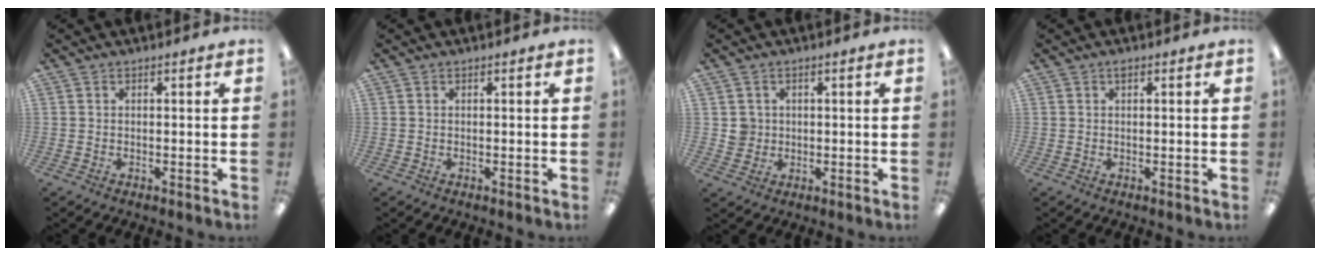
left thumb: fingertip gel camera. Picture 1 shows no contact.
{"total": 0.0}
{"total": 3.4, "force": [0.7, 3.3, 0.3], "torque": [0.002, 0.000, 0.009]}
{"total": 0.7, "force": [0.5, 0.2, 0.5], "torque": [-0.013, 0.003, 0.008]}